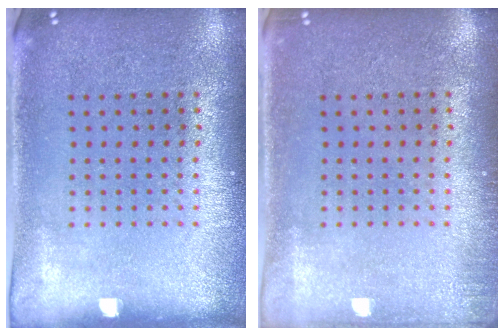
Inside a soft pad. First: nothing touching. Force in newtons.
{"total": 0.9, "press": 0.9, "slide": 0.2}